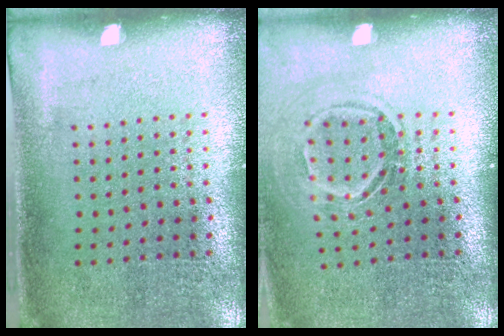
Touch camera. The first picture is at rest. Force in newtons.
{"total": 1.6, "press": 1.1, "slide": 1.2}